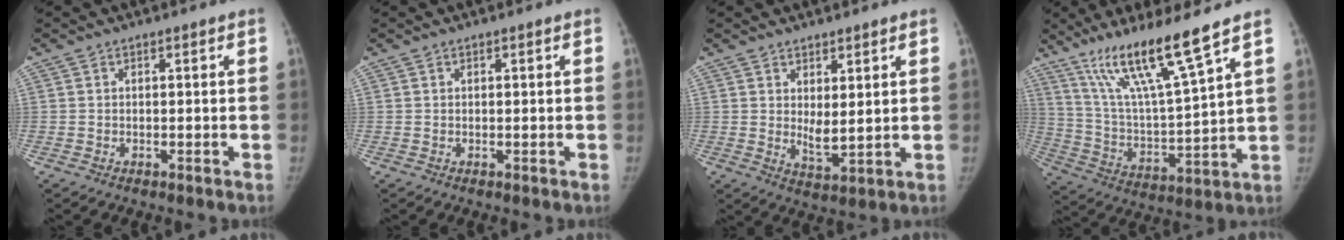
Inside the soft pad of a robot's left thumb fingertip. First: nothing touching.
{"total": 0.0}
{"total": 4.7, "force": [1.4, 1.8, 4.2], "torque": [-0.064, -0.023, 0.032]}
{"total": 16.1, "force": [11.0, 0.4, 11.7], "torque": [-0.205, -0.060, 0.210]}